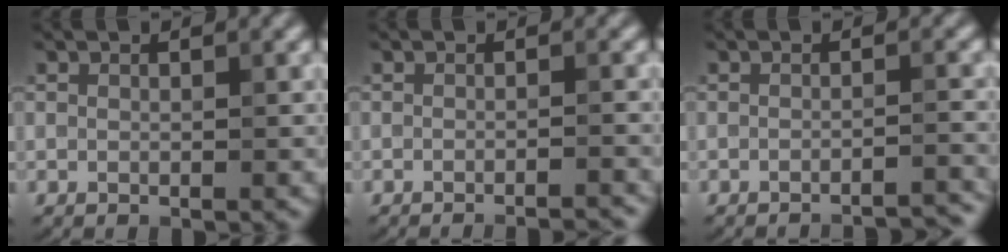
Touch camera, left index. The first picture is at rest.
{"total": 2.8, "force": [-2.4, 0.5, 1.4], "torque": [-0.011, 0.005, -0.036]}
{"total": 3.8, "force": [-3.5, 0.5, 1.3], "torque": [-0.006, 0.017, -0.044]}